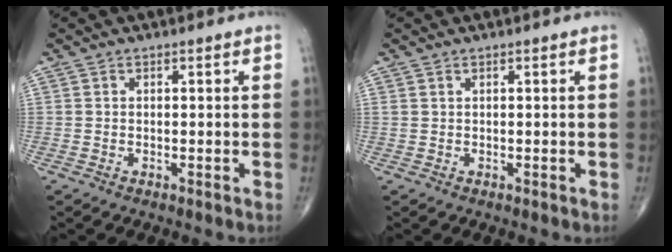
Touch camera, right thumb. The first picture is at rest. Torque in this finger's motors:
{"motor_torque": [-0.53, 0.12, 0.16, 0.28, -0.05]}